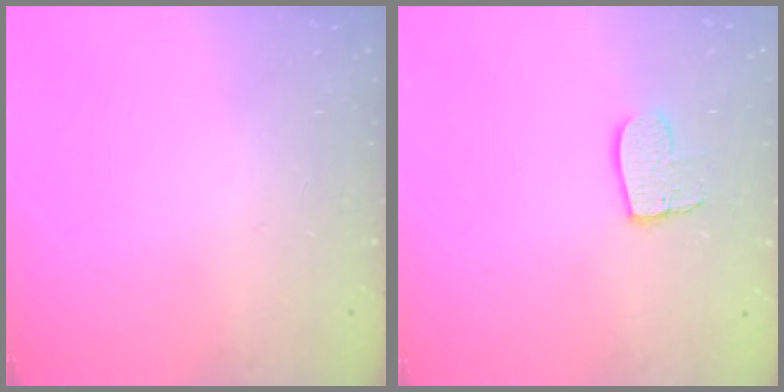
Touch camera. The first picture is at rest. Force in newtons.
{"total": 8.3, "press": 8.3, "slide": 0.7}